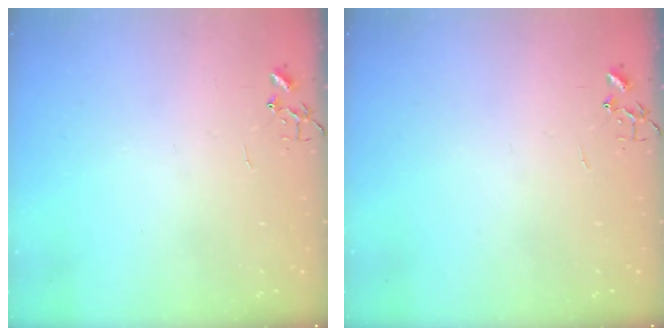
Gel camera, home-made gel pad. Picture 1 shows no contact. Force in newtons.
{"total": 0.0}